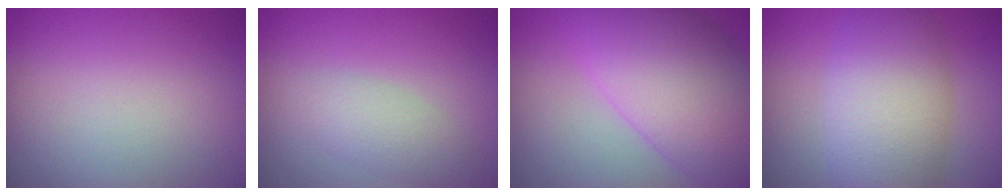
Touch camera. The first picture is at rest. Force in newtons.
{"total": 2.6, "press": 2.6, "slide": 0.1}
{"total": 10.1, "press": 10.1, "slide": 0.3}
{"total": 8.5, "press": 8.5, "slide": 0.4}